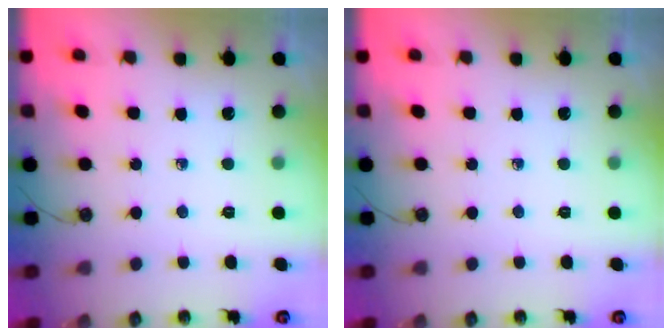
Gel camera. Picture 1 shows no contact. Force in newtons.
{"total": 0.0}